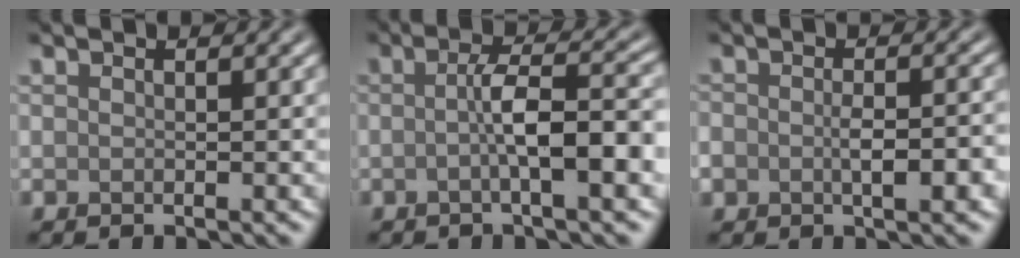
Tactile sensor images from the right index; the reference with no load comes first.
{"total": 5.8, "force": [-0.8, 1.2, 5.6], "torque": [-0.091, 0.012, -0.018]}
{"total": 4.2, "force": [-1.2, 2.2, 3.4], "torque": [-0.057, -0.005, -0.019]}